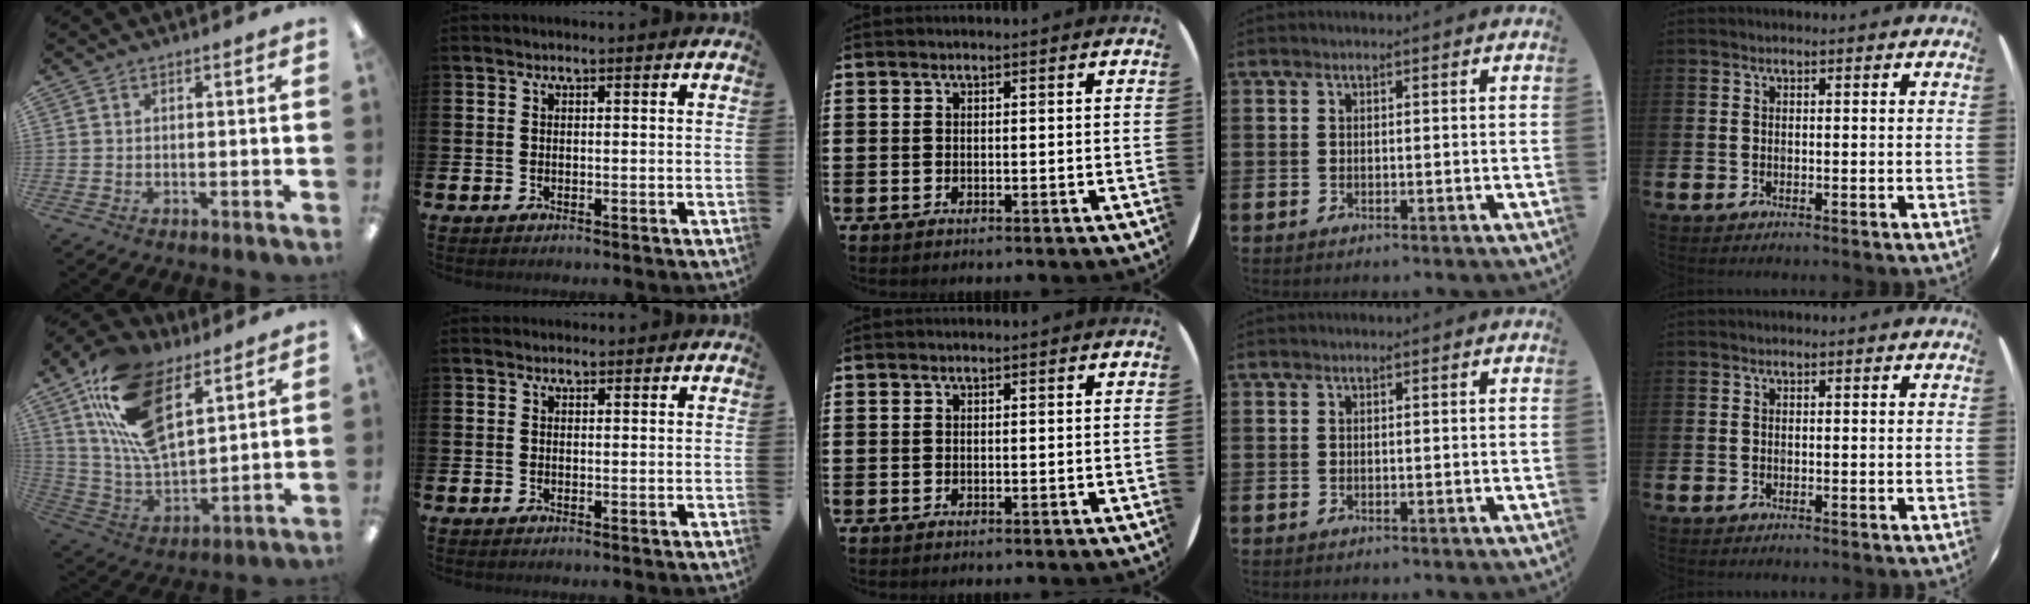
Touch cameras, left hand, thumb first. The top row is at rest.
{"thumb": {"total": 20.6, "force": [10.7, 10.7, 14.0], "torque": [-0.278, -0.042, 0.192]}, "index": {"total": 0.7, "force": [0.6, 0.4, 0.0], "torque": [0.014, 0.000, 0.008]}}